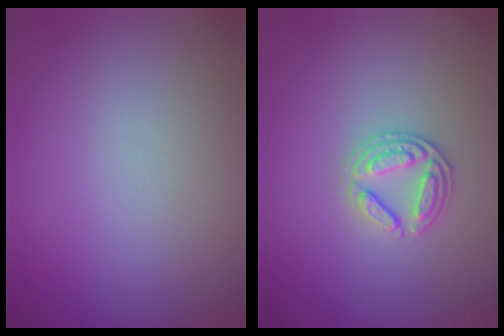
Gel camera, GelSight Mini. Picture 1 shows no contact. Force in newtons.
{"total": 2.6, "press": 2.5, "slide": 0.8}